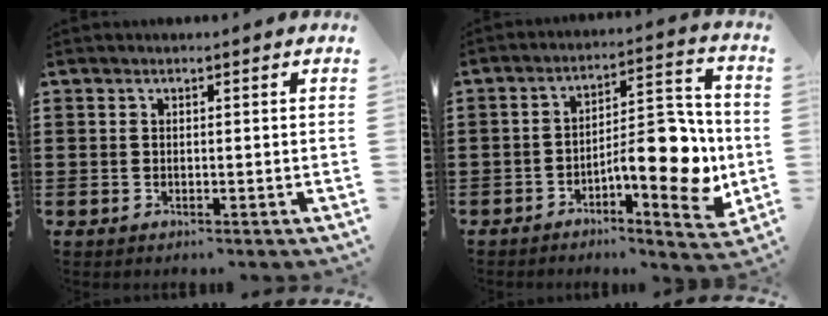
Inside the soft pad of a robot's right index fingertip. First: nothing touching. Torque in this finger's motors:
{"motor_torque": [1.41, -0.73, 0.37, 0.17]}